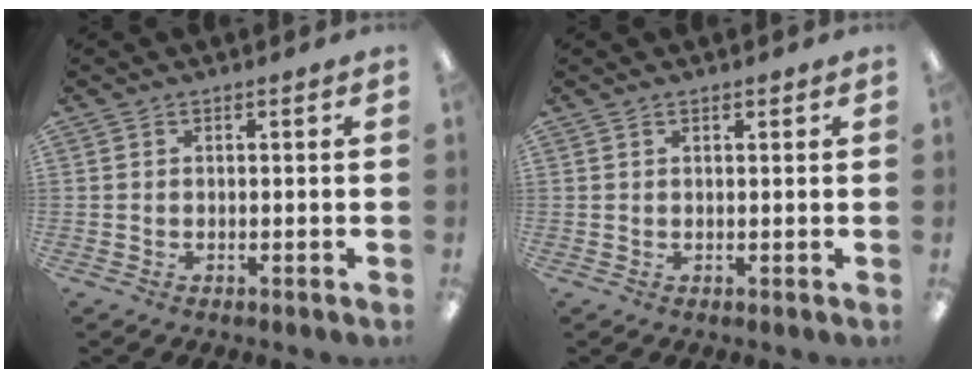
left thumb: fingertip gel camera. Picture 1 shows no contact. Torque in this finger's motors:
{"motor_torque": [-0.08, 0.06, -0.16, -0.12, 0.00]}